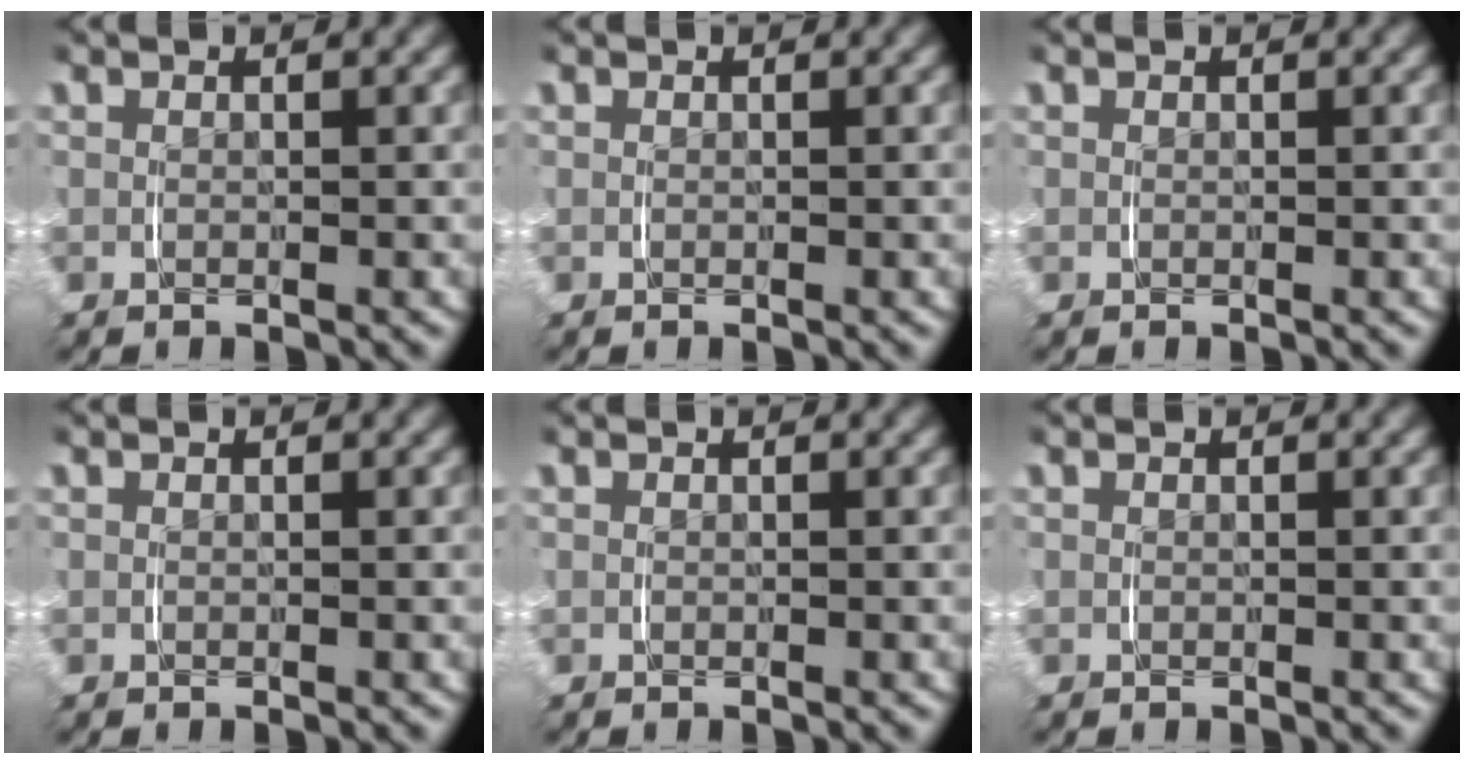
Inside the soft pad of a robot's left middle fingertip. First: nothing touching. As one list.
[{"total": 0.0}, {"total": 0.0}, {"total": 0.0}, {"total": 0.0}, {"total": 0.0}]